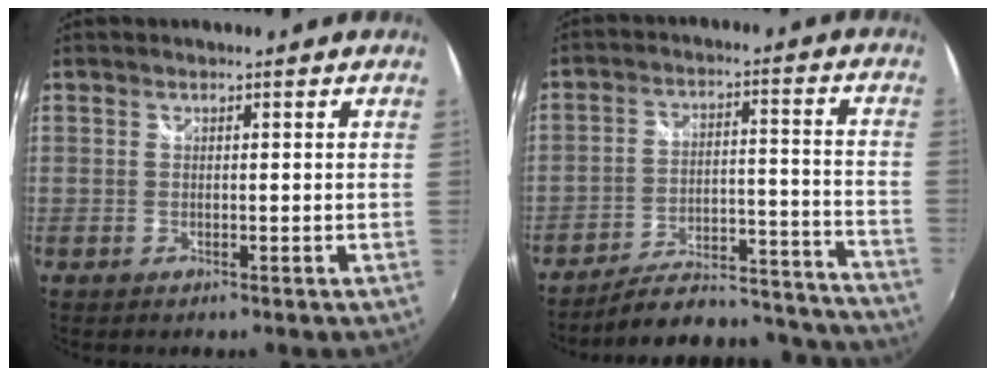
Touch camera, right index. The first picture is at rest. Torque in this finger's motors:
{"motor_torque": [-0.13, -0.02, 0.25, -0.01]}